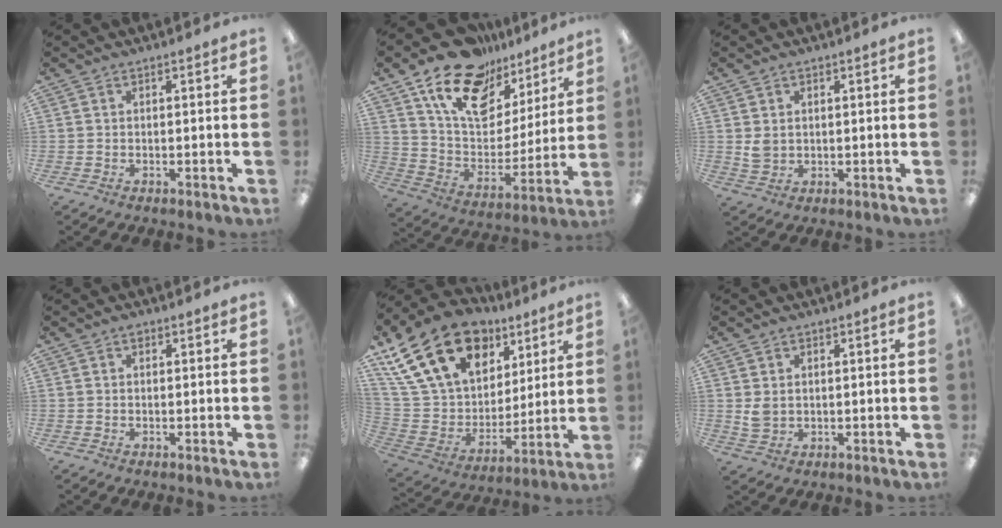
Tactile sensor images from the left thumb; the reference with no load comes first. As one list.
[{"total": 19.2, "force": [13.2, 10.7, 8.9], "torque": [-0.165, -0.074, 0.237]}, {"total": 3.1, "force": [1.1, 2.4, 1.6], "torque": [-0.025, 0.000, 0.020]}, {"total": 0.8, "force": [0.4, 0.6, 0.5], "torque": [-0.010, 0.004, 0.006]}, {"total": 24.4, "force": [13.6, 15.6, 13.0], "torque": [-0.253, -0.057, 0.253]}, {"total": 3.2, "force": [1.0, 2.4, 1.9], "torque": [-0.031, 0.000, 0.018]}]